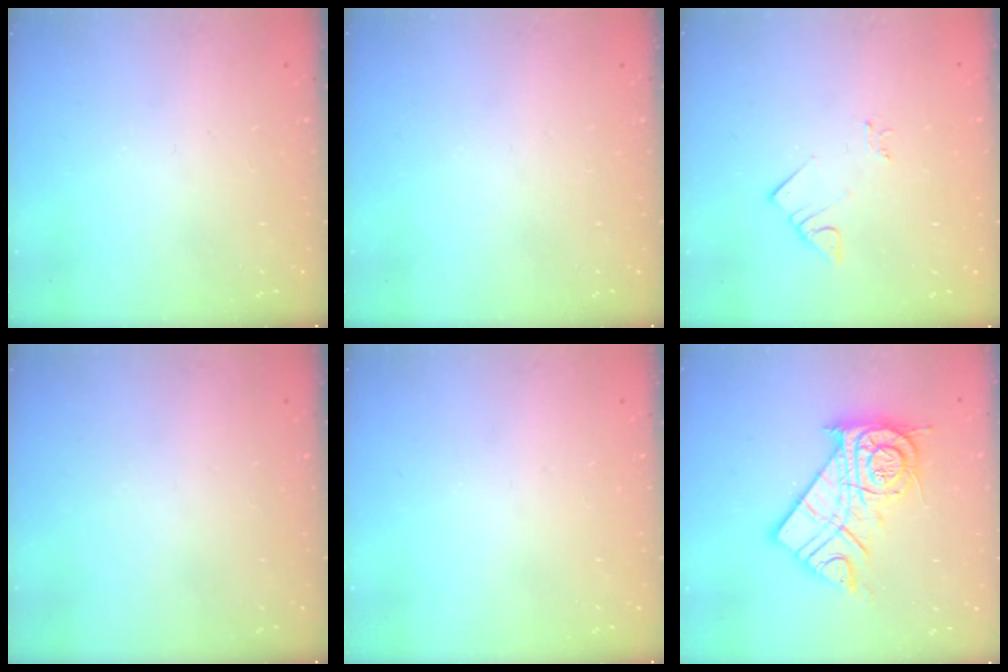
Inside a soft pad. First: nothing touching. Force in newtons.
{"total": 0.0}
{"total": 2.5, "press": 2.5, "slide": 0.3}
{"total": 0.0}
{"total": 0.0}
{"total": 18.2, "press": 18.1, "slide": 1.7}